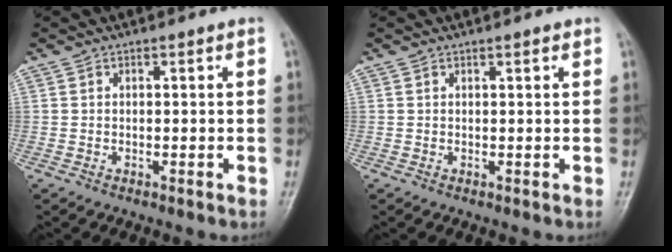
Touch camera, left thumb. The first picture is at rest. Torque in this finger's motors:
{"motor_torque": [-0.34, -0.03, -0.39, -0.18, 0.02]}